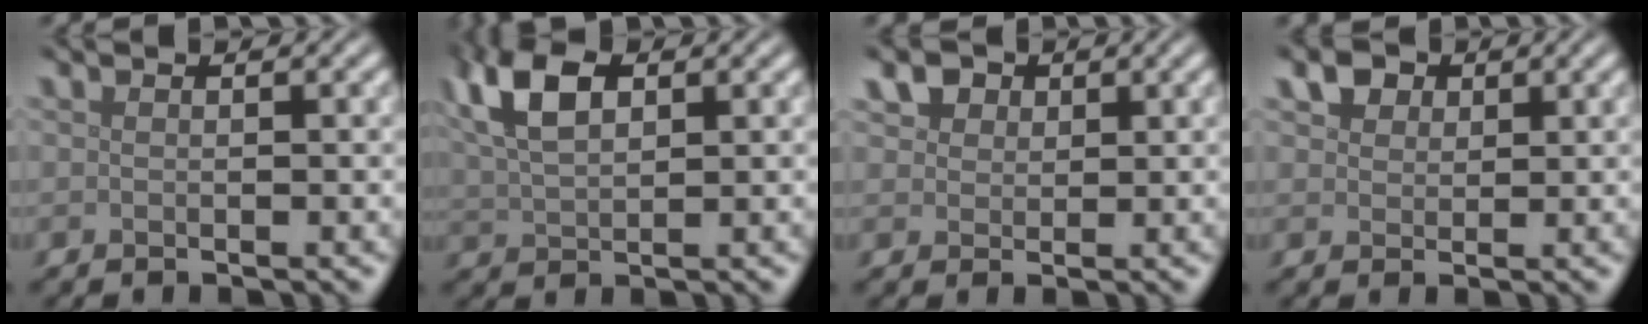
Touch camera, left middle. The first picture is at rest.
{"total": 6.3, "force": [2.7, 3.3, 4.6], "torque": [-0.107, 0.015, 0.051]}
{"total": 4.2, "force": [2.5, 2.8, 1.9], "torque": [-0.052, 0.007, 0.040]}
{"total": 2.8, "force": [1.7, 1.8, 1.2], "torque": [-0.027, -0.002, 0.031]}